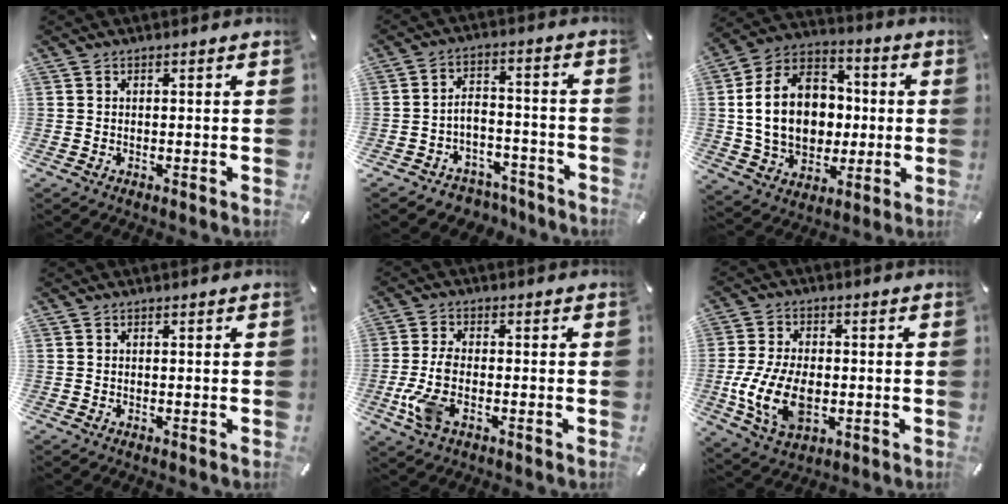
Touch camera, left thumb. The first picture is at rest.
{"total": 5.1, "force": [-2.8, 4.1, 1.1], "torque": [-0.017, 0.020, -0.053]}
{"total": 17.8, "force": [-0.5, 14.1, 10.8], "torque": [-0.237, 0.013, -0.005]}
{"total": 0.0}
{"total": 6.9, "force": [-2.4, 2.8, 5.8], "torque": [-0.135, -0.007, -0.045]}
{"total": 13.0, "force": [-2.6, 8.2, 9.8], "torque": [-0.215, 0.001, -0.041]}